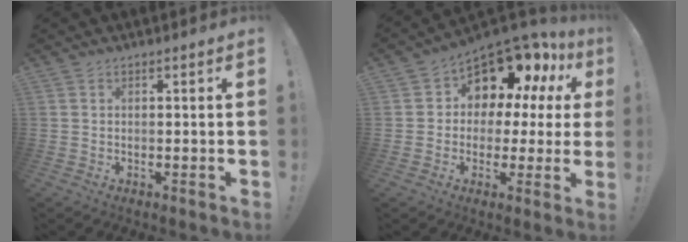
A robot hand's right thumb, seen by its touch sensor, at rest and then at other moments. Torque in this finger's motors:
{"motor_torque": [1.68, 2.54, 0.83, -0.56, 0.01]}